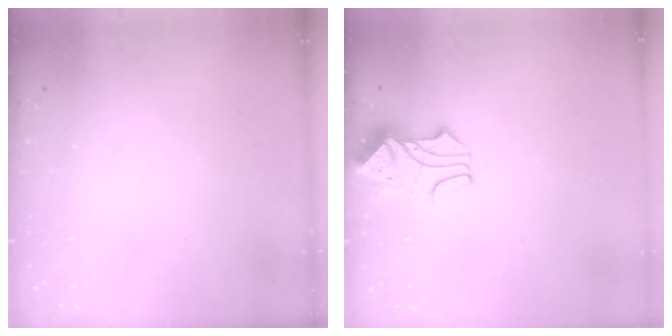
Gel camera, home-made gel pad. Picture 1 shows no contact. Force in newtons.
{"total": 1.9, "press": 1.5, "slide": 1.1}